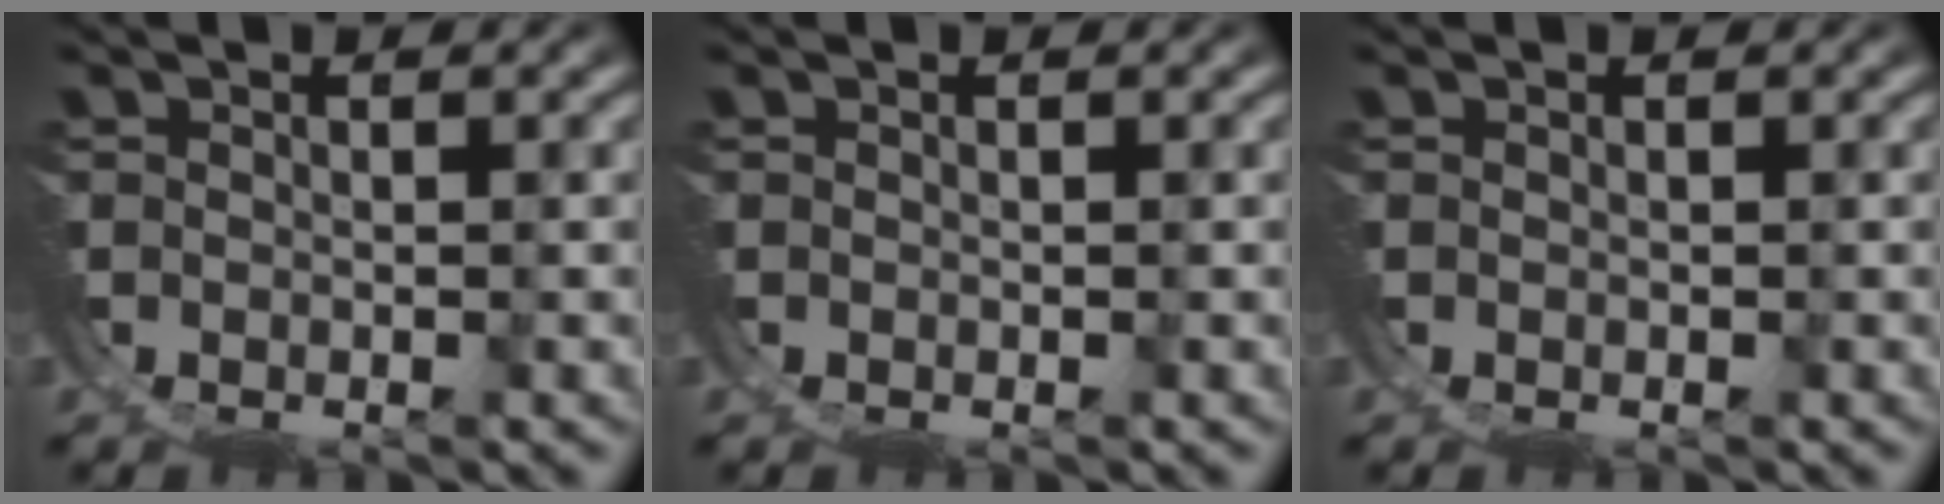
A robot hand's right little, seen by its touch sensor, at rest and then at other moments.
{"total": 0.0}
{"total": 0.0}